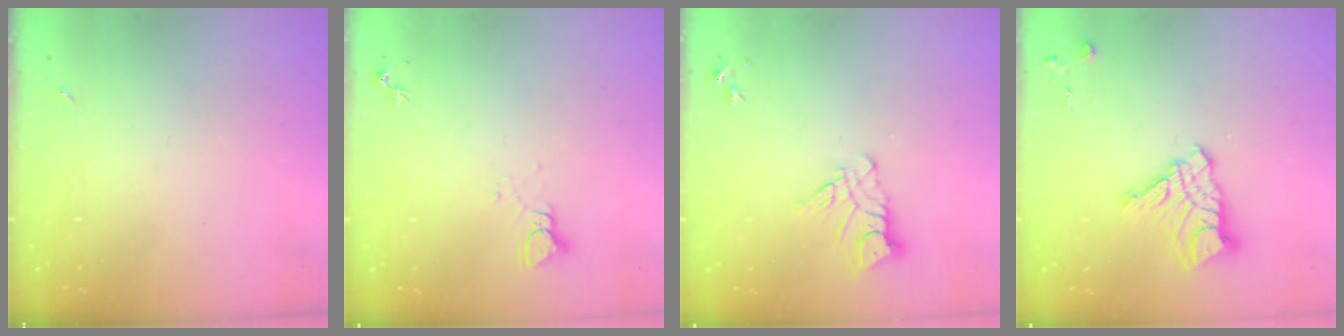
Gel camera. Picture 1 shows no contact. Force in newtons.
{"total": 3.2, "press": 3.2, "slide": 0.2}
{"total": 8.6, "press": 8.5, "slide": 0.9}
{"total": 11.6, "press": 11.6, "slide": 1.0}